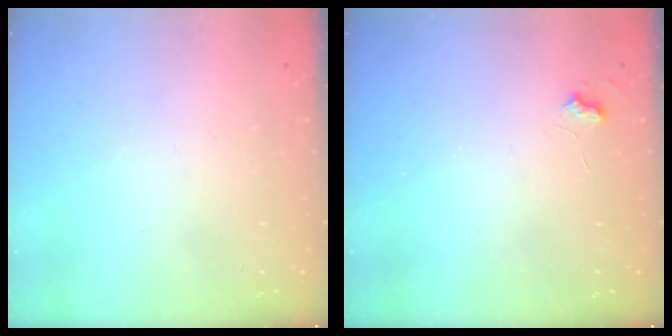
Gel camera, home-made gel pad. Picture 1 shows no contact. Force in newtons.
{"total": 3.6, "press": 3.6, "slide": 0.4}